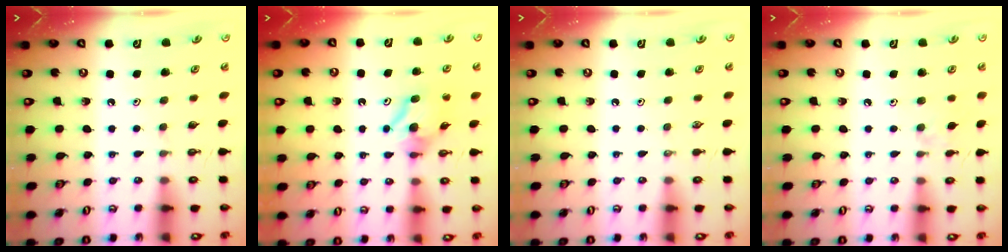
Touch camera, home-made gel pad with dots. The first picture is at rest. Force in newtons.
{"total": 7.6, "press": 7.5, "slide": 0.6}
{"total": 0.0}
{"total": 3.4, "press": 3.4, "slide": 0.5}